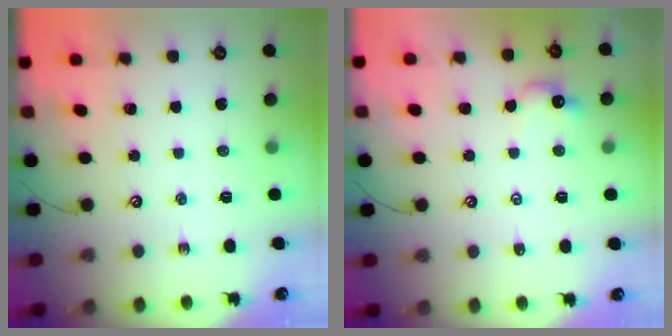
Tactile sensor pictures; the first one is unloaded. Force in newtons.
{"total": 1.5, "press": 1.4, "slide": 0.5}